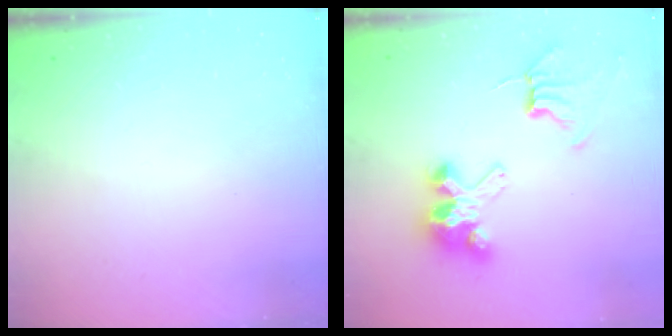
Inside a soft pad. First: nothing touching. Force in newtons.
{"total": 8.4, "press": 8.3, "slide": 0.7}